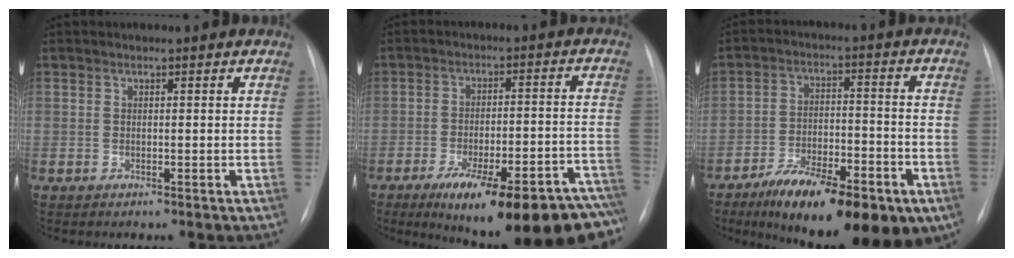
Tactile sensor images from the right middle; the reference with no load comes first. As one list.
[{"total": 23.5, "force": [-17.4, 4.1, 15.2], "torque": [-0.146, 0.015, -0.239]}, {"total": 18.7, "force": [-11.6, 5.9, 13.4], "torque": [-0.173, 0.005, -0.179]}]